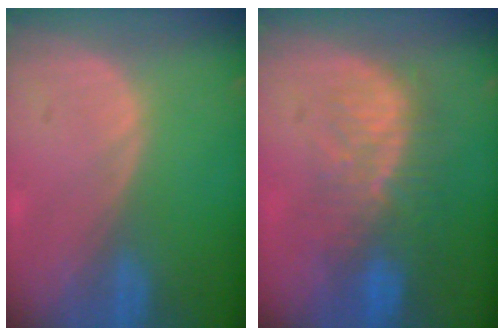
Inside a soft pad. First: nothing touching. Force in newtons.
{"total": 10.0, "press": 8.5, "slide": 5.2}